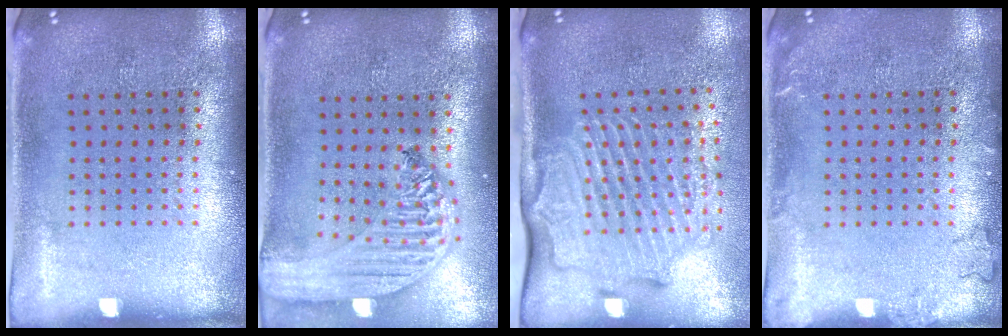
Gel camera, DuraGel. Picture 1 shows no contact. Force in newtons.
{"total": 2.9, "press": 2.3, "slide": 1.8}
{"total": 2.9, "press": 2.3, "slide": 1.8}
{"total": 1.2, "press": 1.2, "slide": 0.3}